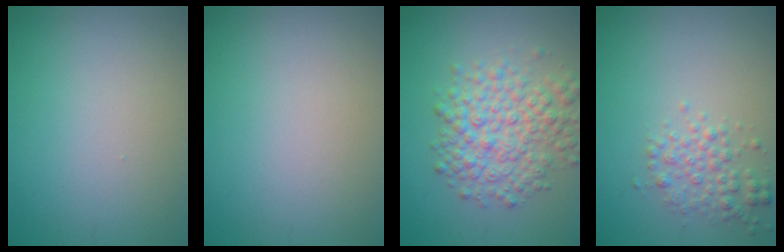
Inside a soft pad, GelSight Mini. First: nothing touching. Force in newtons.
{"total": 0.0}
{"total": 5.7, "press": 5.7, "slide": 0.1}
{"total": 2.4, "press": 2.4, "slide": 0.0}